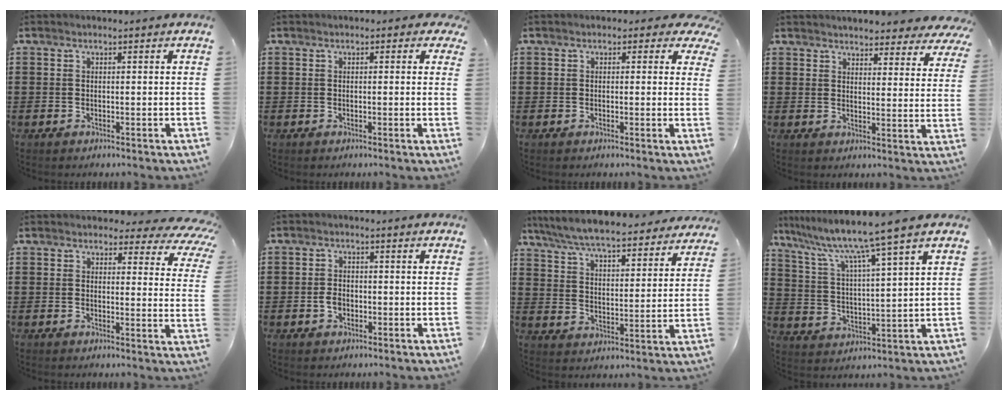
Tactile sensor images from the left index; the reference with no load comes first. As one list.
[{"total": 0.8, "force": [0.1, 0.6, 0.5], "torque": [-0.012, 0.006, -0.001]}, {"total": 1.4, "force": [0.6, 1.0, 0.8], "torque": [-0.013, 0.007, 0.007]}, {"total": 4.3, "force": [4.2, 0.1, 0.7], "torque": [-0.024, -0.021, 0.075]}, {"total": 3.9, "force": [3.2, 1.2, 1.8], "torque": [-0.031, -0.013, 0.054]}, {"total": 2.3, "force": [-0.6, 1.6, 1.5], "torque": [-0.039, 0.001, -0.015]}, {"total": 7.0, "force": [6.7, 0.3, 2.2], "torque": [-0.072, -0.042, 0.116]}, {"total": 8.8, "force": [7.1, -1.3, 5.1], "torque": [-0.126, -0.049, 0.111]}]